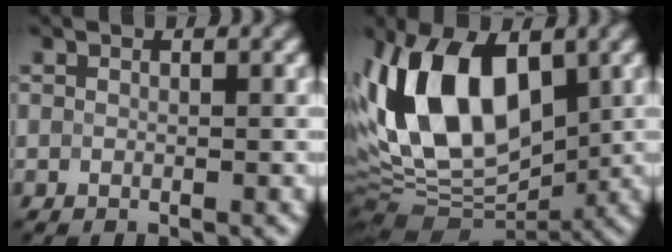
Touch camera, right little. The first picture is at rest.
{"total": 13.1, "force": [1.6, 7.5, 10.6], "torque": [-0.204, 0.014, 0.012]}